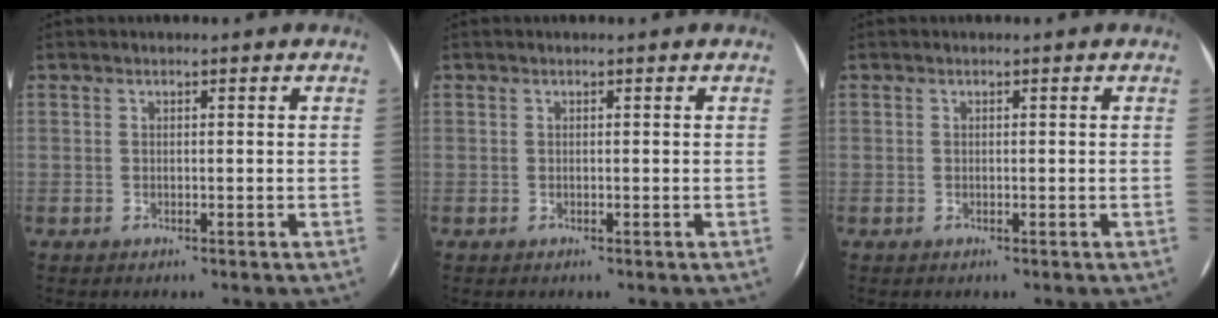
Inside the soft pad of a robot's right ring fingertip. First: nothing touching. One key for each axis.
{"total": 0.0}
{"total": 0.0}